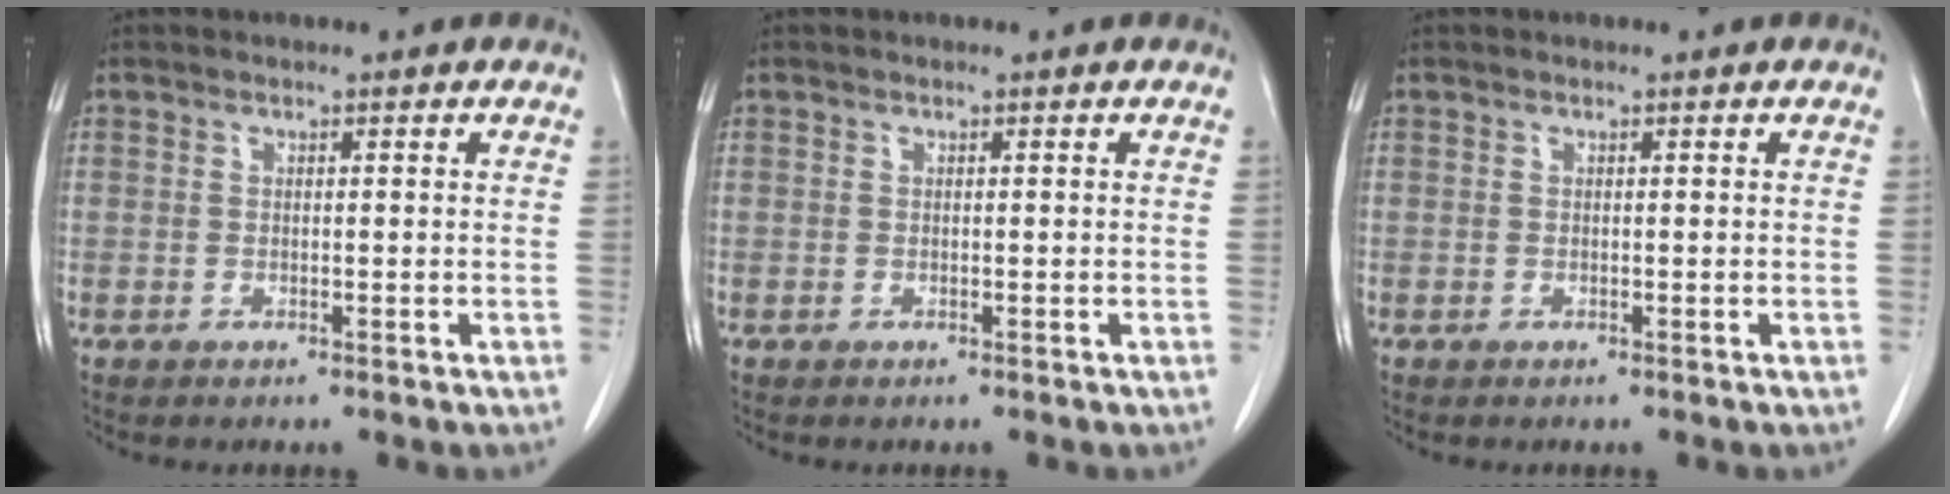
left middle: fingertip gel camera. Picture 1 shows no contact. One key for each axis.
{"total": 0.0}
{"total": 0.0}